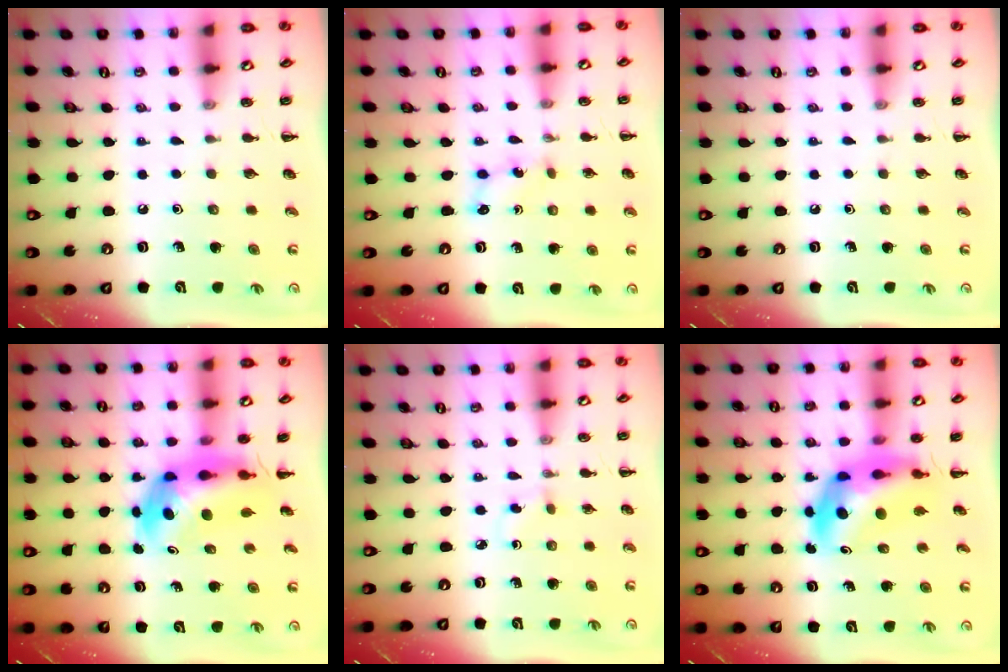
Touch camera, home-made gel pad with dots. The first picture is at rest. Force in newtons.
{"total": 3.6, "press": 3.4, "slide": 1.1}
{"total": 0.0}
{"total": 6.8, "press": 6.5, "slide": 2.1}
{"total": 1.8, "press": 1.6, "slide": 0.8}
{"total": 10.7, "press": 10.1, "slide": 3.5}